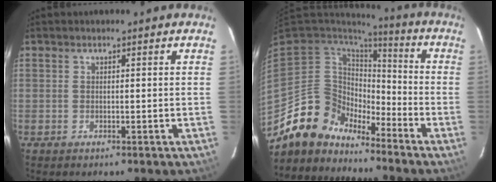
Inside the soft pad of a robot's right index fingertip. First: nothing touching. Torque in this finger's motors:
{"motor_torque": [1.07, -1.07, 0.54, 0.00]}